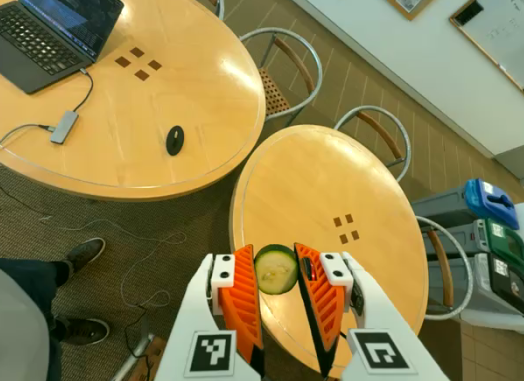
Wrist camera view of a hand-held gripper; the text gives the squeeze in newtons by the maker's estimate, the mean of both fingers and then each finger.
{"total": 7.9, "left": 8.1, "right": 7.7}